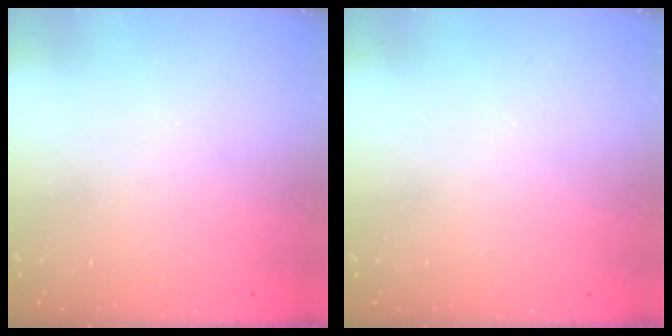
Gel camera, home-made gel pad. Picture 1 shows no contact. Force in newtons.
{"total": 0.0}